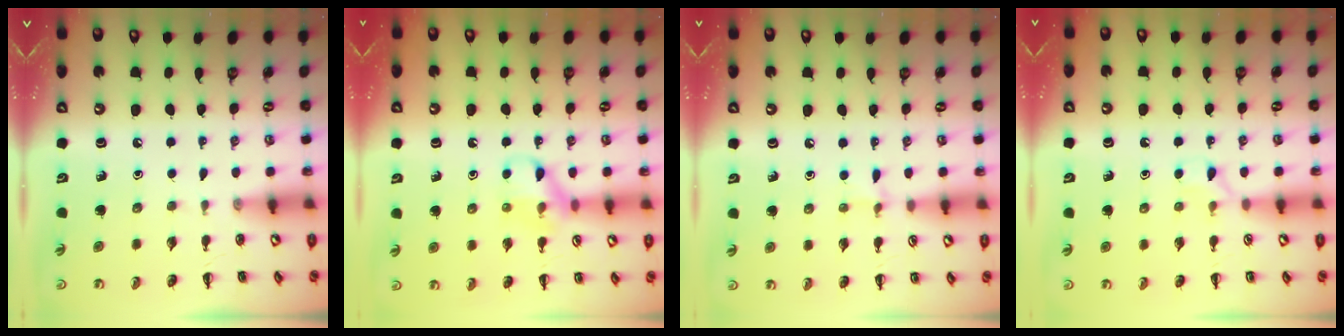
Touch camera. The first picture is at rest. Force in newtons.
{"total": 10.1, "press": 10.1, "slide": 0.8}
{"total": 4.8, "press": 4.5, "slide": 1.6}
{"total": 4.0, "press": 3.7, "slide": 1.6}